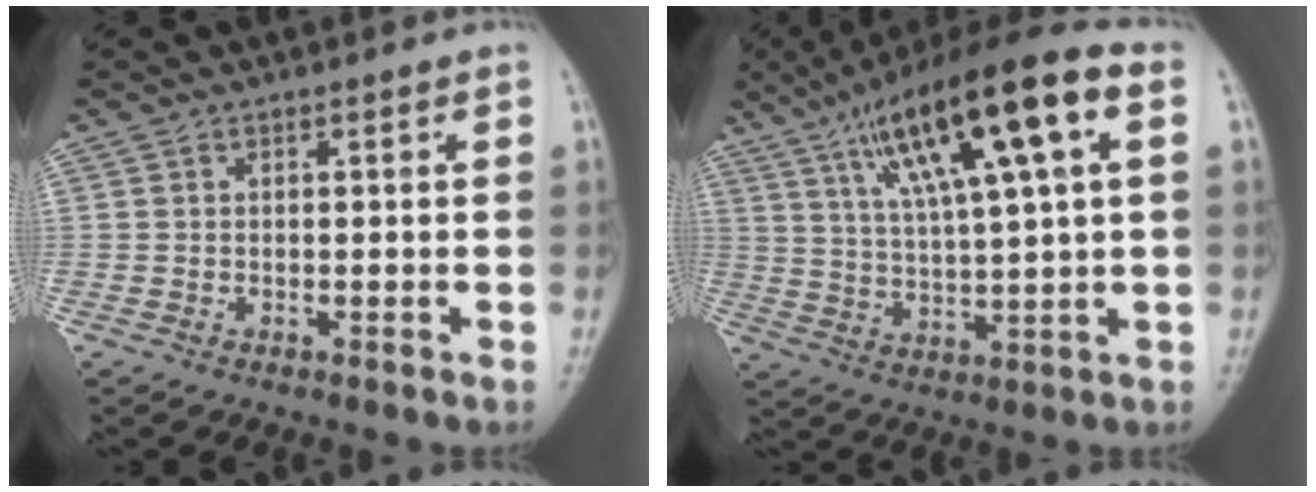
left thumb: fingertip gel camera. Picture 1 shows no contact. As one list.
[{"total": 20.5, "force": [8.1, 4.4, 18.3], "torque": [-0.302, 0.010, 0.134]}]